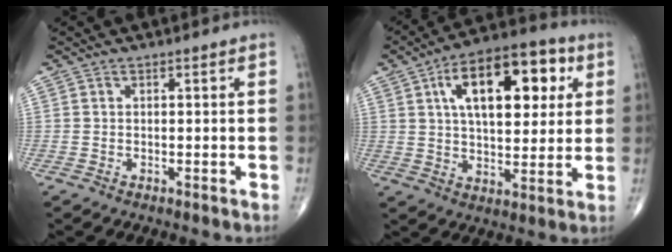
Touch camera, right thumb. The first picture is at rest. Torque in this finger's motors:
{"motor_torque": [0.78, 3.92, 1.05, -0.03, 0.49]}